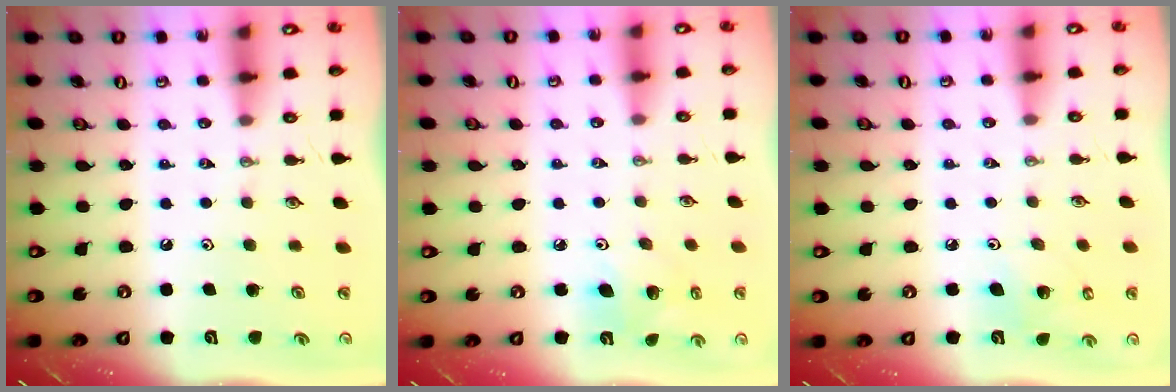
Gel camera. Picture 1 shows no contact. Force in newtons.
{"total": 7.2, "press": 7.0, "slide": 1.9}
{"total": 5.8, "press": 5.4, "slide": 2.2}